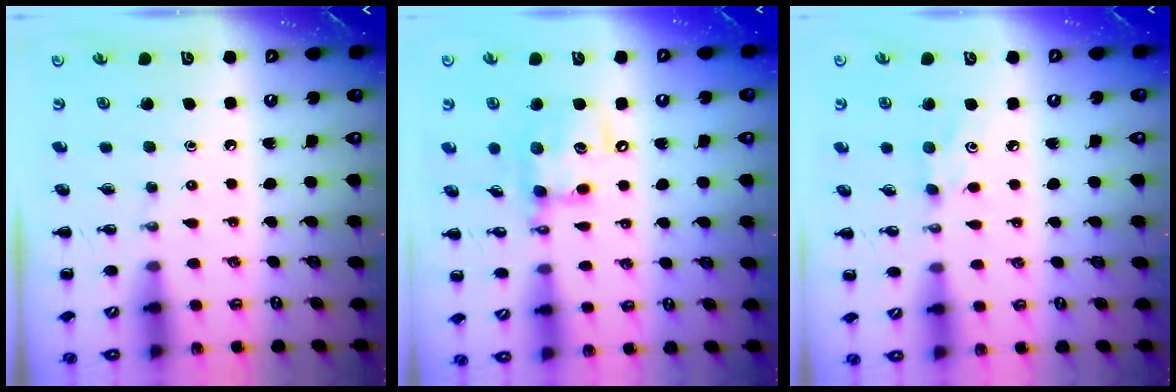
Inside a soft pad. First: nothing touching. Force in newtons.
{"total": 13.4, "press": 13.3, "slide": 2.1}
{"total": 2.9, "press": 2.8, "slide": 0.8}